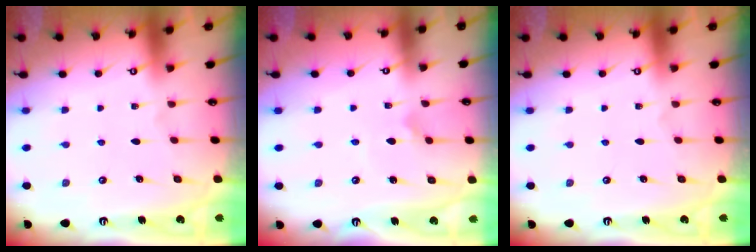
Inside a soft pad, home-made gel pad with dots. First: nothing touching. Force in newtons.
{"total": 3.0, "press": 3.0, "slide": 0.3}
{"total": 0.0}